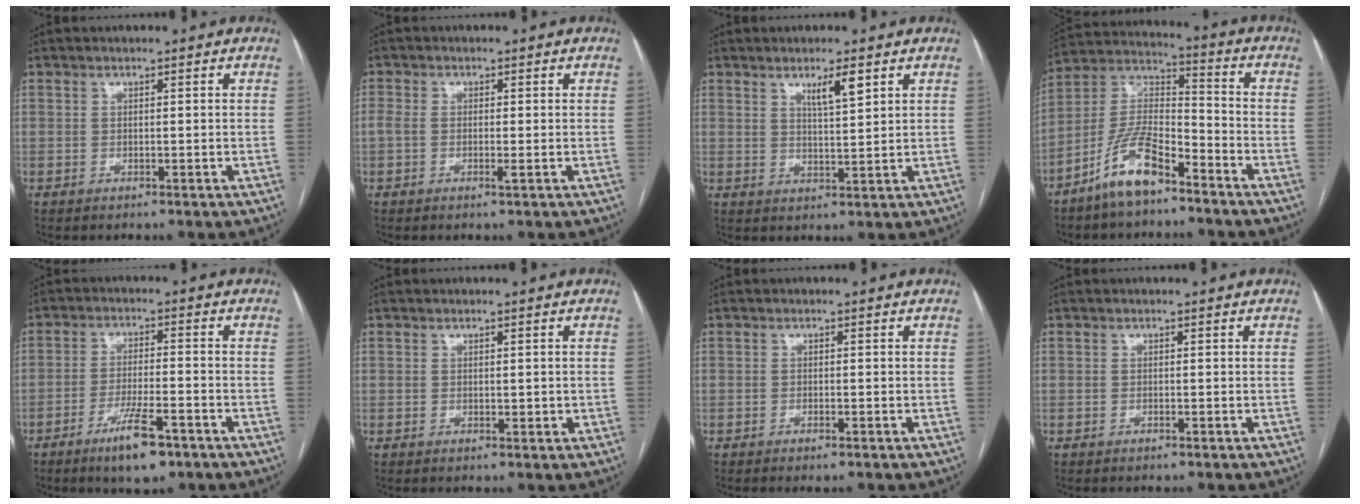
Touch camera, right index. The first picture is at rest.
{"total": 2.4, "force": [-0.5, 0.9, 2.2], "torque": [-0.049, 0.000, -0.009]}
{"total": 4.2, "force": [2.5, 0.4, 3.3], "torque": [-0.058, -0.005, 0.044]}
{"total": 11.5, "force": [-7.8, 3.6, 7.6], "torque": [-0.165, 0.009, -0.150]}
{"total": 7.8, "force": [-5.0, 1.4, 5.9], "torque": [-0.107, -0.010, -0.080]}
{"total": 1.2, "force": [0.1, 0.7, 1.0], "torque": [-0.013, -0.002, 0.003]}
{"total": 1.2, "force": [-0.9, 0.1, 0.8], "torque": [-0.013, -0.002, -0.011]}
{"total": 0.0}